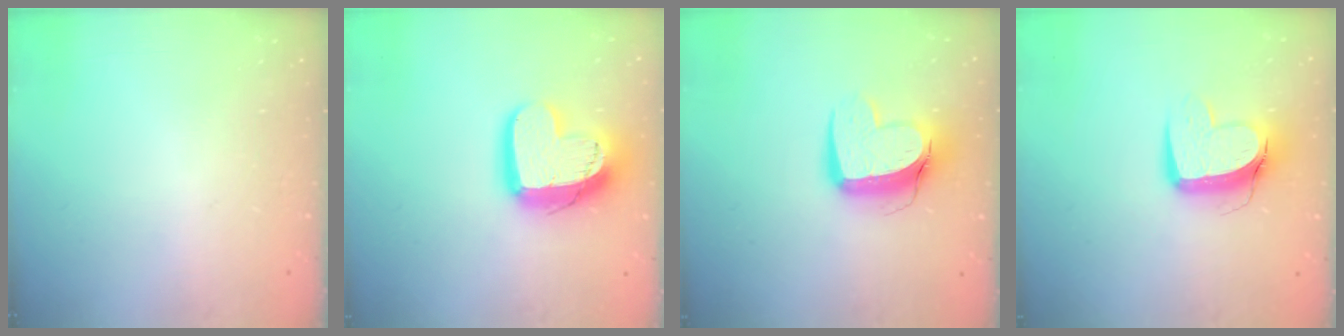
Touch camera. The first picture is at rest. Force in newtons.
{"total": 17.0, "press": 17.0, "slide": 1.7}
{"total": 12.4, "press": 12.3, "slide": 1.5}
{"total": 10.8, "press": 10.7, "slide": 1.1}